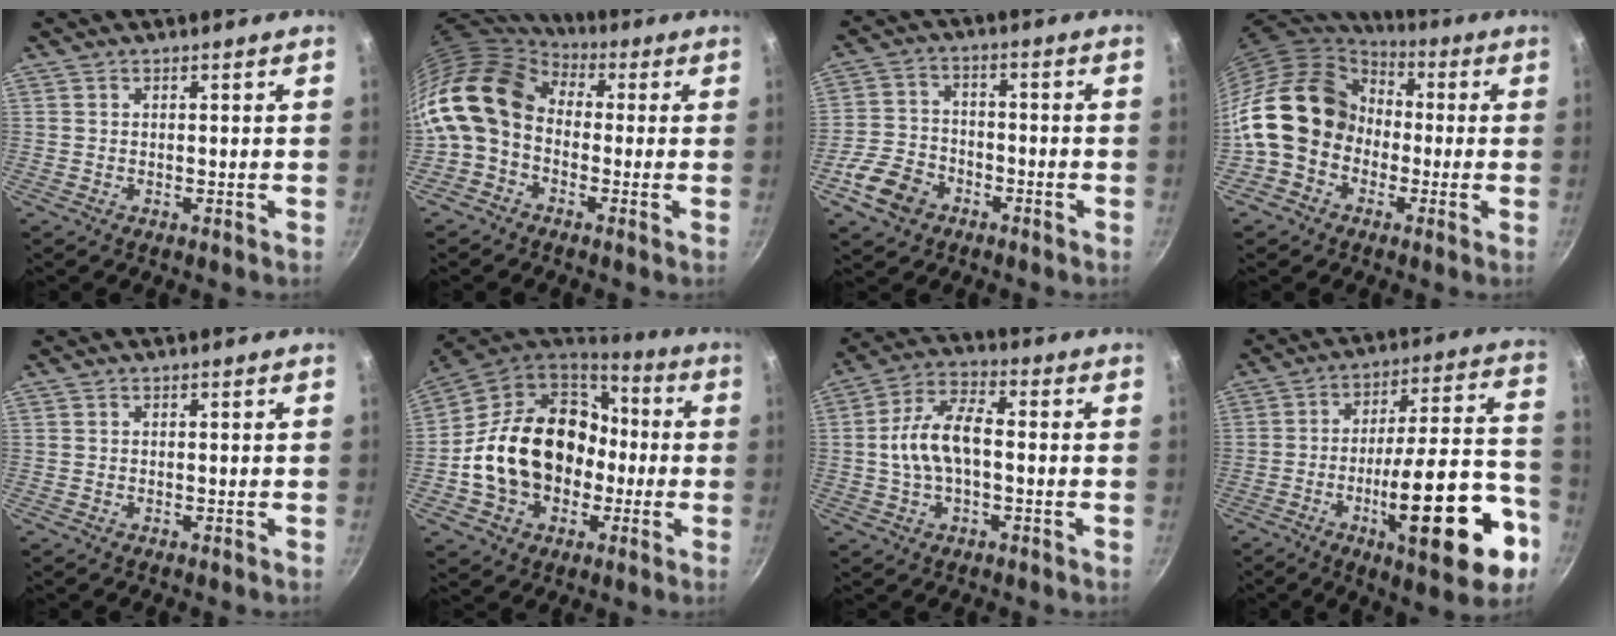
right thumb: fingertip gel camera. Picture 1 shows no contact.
{"total": 13.6, "force": [0.0, 10.2, 9.0], "torque": [-0.153, 0.029, -0.023]}
{"total": 8.9, "force": [-4.5, 6.5, 4.2], "torque": [-0.069, 0.033, -0.091]}
{"total": 17.0, "force": [-2.2, 14.0, 9.4], "torque": [-0.133, 0.049, -0.054]}
{"total": 0.0}
{"total": 23.5, "force": [-1.8, 18.1, 14.8], "torque": [-0.245, 0.061, -0.018]}
{"total": 10.8, "force": [-0.6, 5.7, 9.2], "torque": [-0.163, 0.036, -0.019]}
{"total": 24.9, "force": [-9.2, 7.1, 22.0], "torque": [-0.286, 0.037, -0.136]}